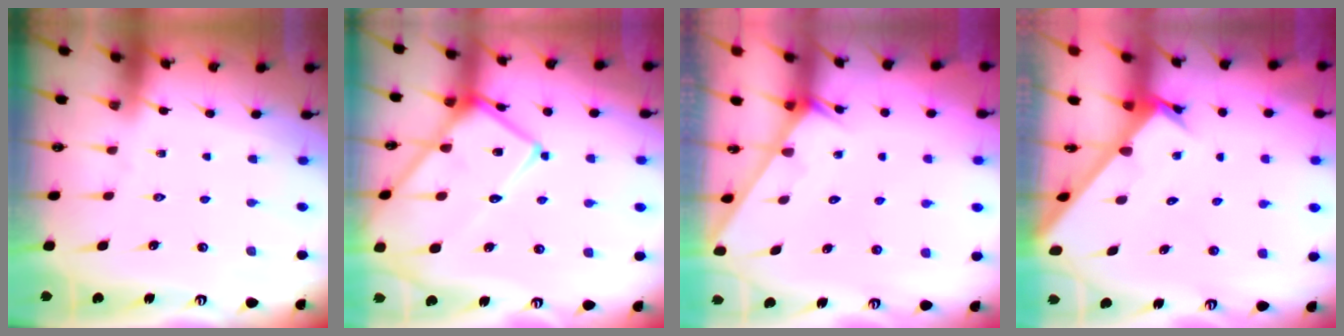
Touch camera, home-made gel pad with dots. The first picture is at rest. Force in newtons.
{"total": 18.6, "press": 18.5, "slide": 1.3}
{"total": 1.8, "press": 1.8, "slide": 0.1}
{"total": 2.5, "press": 2.5, "slide": 0.3}